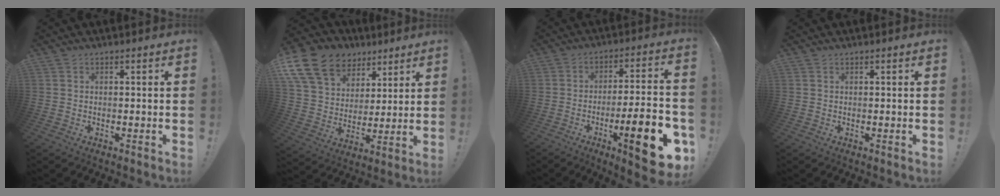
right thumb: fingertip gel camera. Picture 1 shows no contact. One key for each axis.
{"total": 16.9, "fx": 9.6, "fy": 11.8, "fz": 7.3, "tx": -0.129, "ty": -0.051, "tz": 0.195}
{"total": 18.3, "fx": -7.4, "fy": 3.8, "fz": 16.3, "tx": -0.229, "ty": 0.032, "tz": -0.103}
{"total": 0.0}